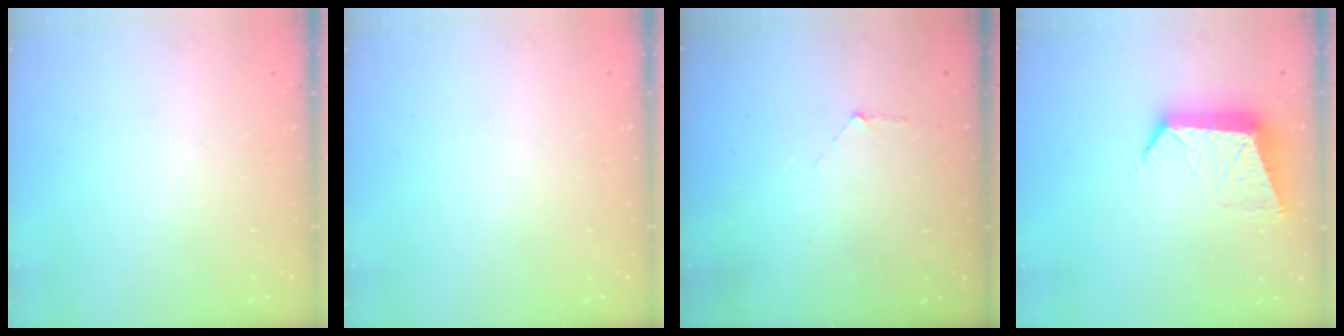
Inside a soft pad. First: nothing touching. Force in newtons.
{"total": 0.0}
{"total": 3.8, "press": 3.8, "slide": 0.4}
{"total": 12.1, "press": 12.0, "slide": 1.1}